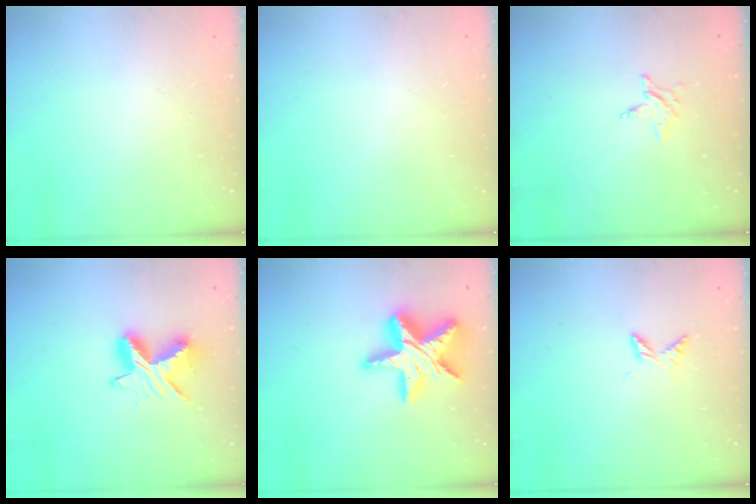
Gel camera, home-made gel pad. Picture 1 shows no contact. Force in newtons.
{"total": 0.0}
{"total": 2.9, "press": 2.9, "slide": 0.3}
{"total": 9.7, "press": 9.7, "slide": 0.6}
{"total": 22.8, "press": 22.7, "slide": 2.0}
{"total": 4.5, "press": 4.4, "slide": 0.5}